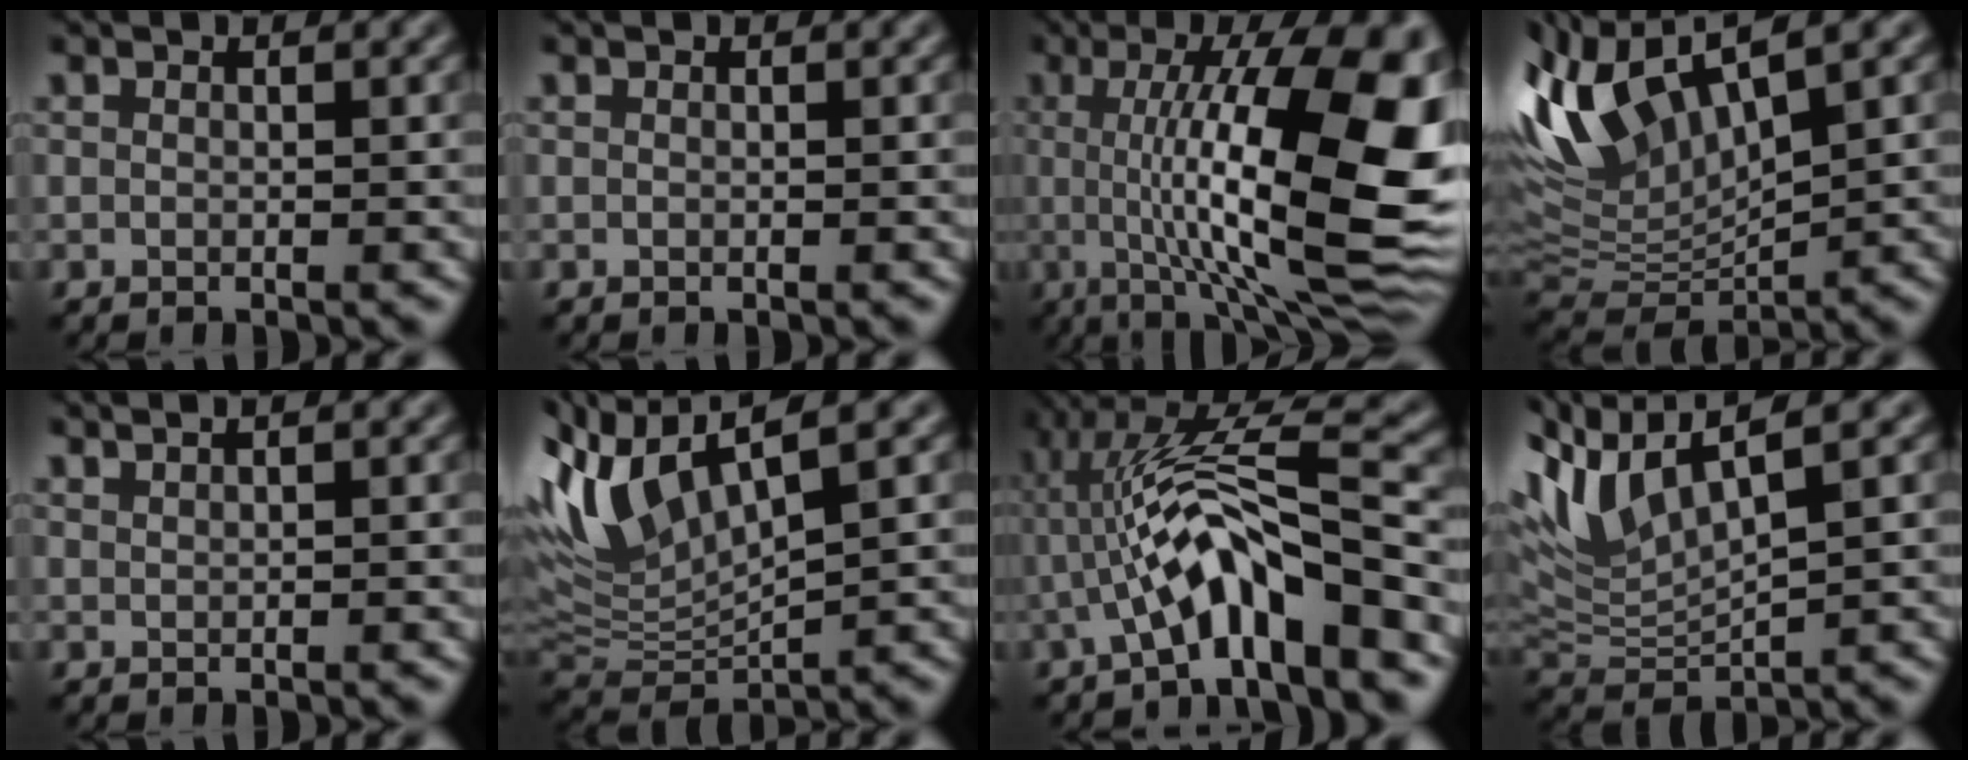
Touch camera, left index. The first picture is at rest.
{"total": 0.0}
{"total": 17.8, "force": [0.4, 5.5, 16.9], "torque": [-0.229, 0.013, 0.005]}
{"total": 10.4, "force": [4.5, 4.2, 8.4], "torque": [-0.197, 0.012, 0.086]}
{"total": 1.5, "force": [1.2, 0.5, 0.7], "torque": [0.002, 0.000, 0.006]}
{"total": 8.6, "force": [4.2, 3.1, 6.8], "torque": [-0.159, 0.014, 0.079]}
{"total": 8.8, "force": [-2.6, 1.9, 8.2], "torque": [-0.146, 0.026, -0.046]}
{"total": 7.2, "force": [4.3, 2.3, 5.3], "torque": [-0.133, 0.018, 0.084]}